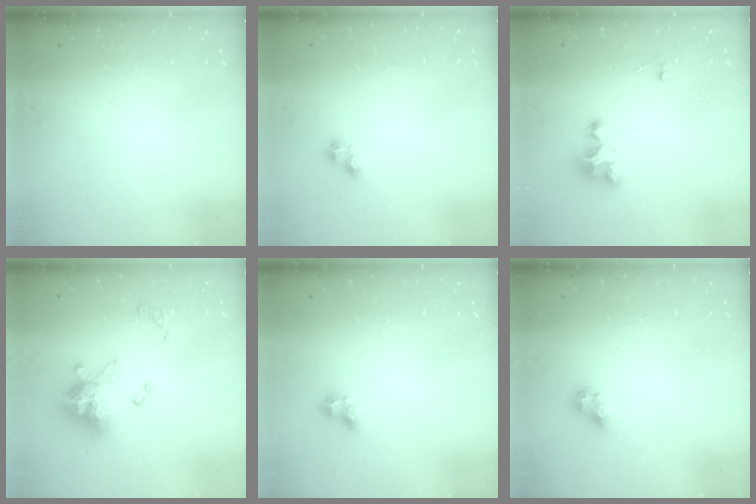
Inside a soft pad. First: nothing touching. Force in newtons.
{"total": 2.8, "press": 2.8, "slide": 0.4}
{"total": 4.9, "press": 4.8, "slide": 0.2}
{"total": 15.2, "press": 15.1, "slide": 1.7}
{"total": 4.4, "press": 4.3, "slide": 0.8}
{"total": 6.7, "press": 6.7, "slide": 0.8}